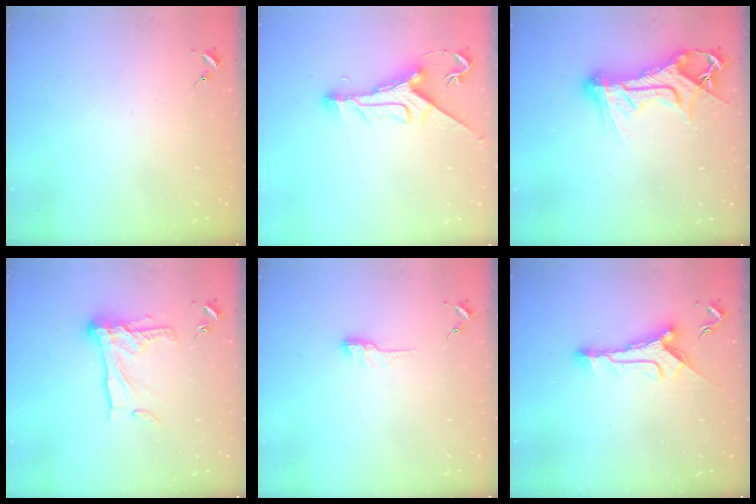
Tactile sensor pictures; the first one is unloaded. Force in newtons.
{"total": 10.6, "press": 10.6, "slide": 0.9}
{"total": 15.2, "press": 15.1, "slide": 1.4}
{"total": 16.2, "press": 16.2, "slide": 1.3}
{"total": 7.6, "press": 7.6, "slide": 0.5}
{"total": 10.7, "press": 10.7, "slide": 0.4}